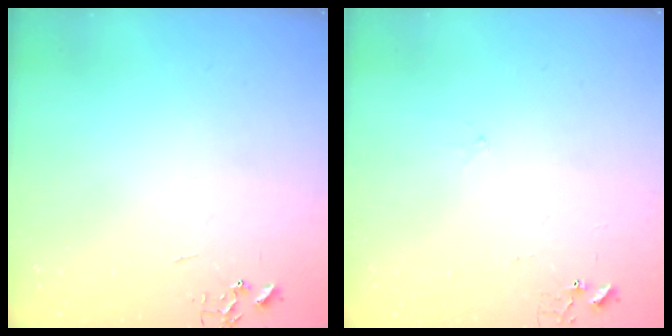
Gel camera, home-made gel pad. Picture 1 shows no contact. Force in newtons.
{"total": 4.7, "press": 4.6, "slide": 0.4}